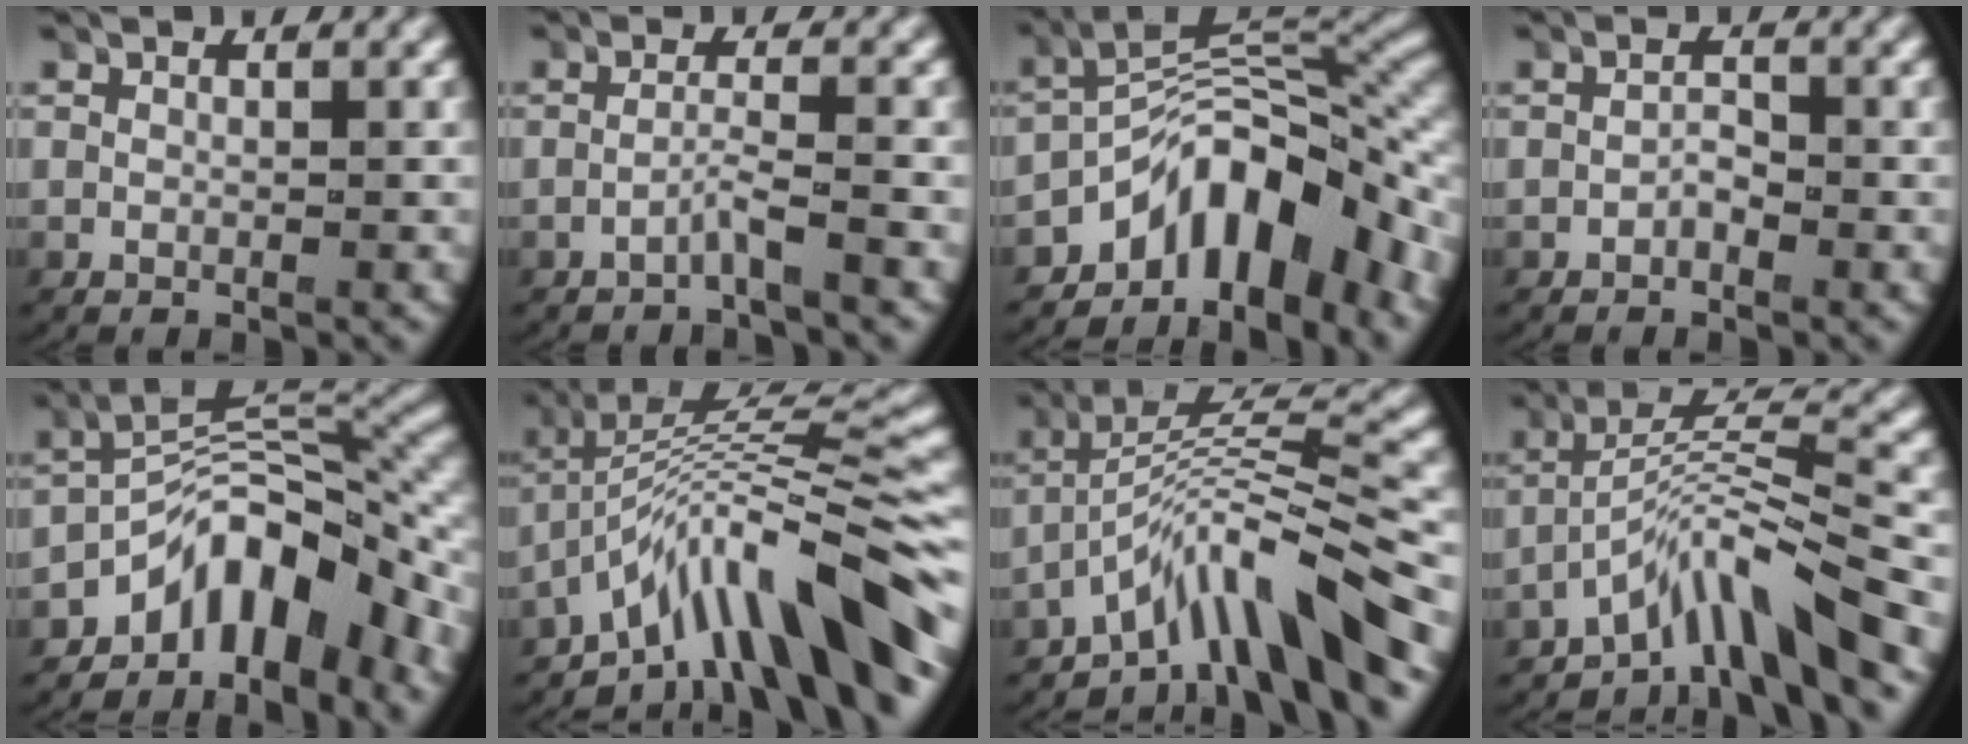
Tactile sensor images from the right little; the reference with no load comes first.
{"total": 2.0, "force": [-1.5, -0.8, 1.1], "torque": [-0.023, -0.002, -0.026]}
{"total": 10.5, "force": [-3.9, 5.3, 8.2], "torque": [-0.123, -0.002, -0.058]}
{"total": 1.2, "force": [-0.7, 0.5, 0.7], "torque": [-0.019, -0.005, -0.012]}
{"total": 9.5, "force": [-3.4, 4.8, 7.4], "torque": [-0.117, -0.001, -0.051]}
{"total": 10.2, "force": [-3.0, 4.1, 8.9], "torque": [-0.139, 0.002, -0.042]}
{"total": 7.6, "force": [-3.0, 2.5, 6.6], "torque": [-0.115, -0.002, -0.043]}
{"total": 6.5, "force": [-3.0, 2.1, 5.3], "torque": [-0.104, -0.007, -0.044]}